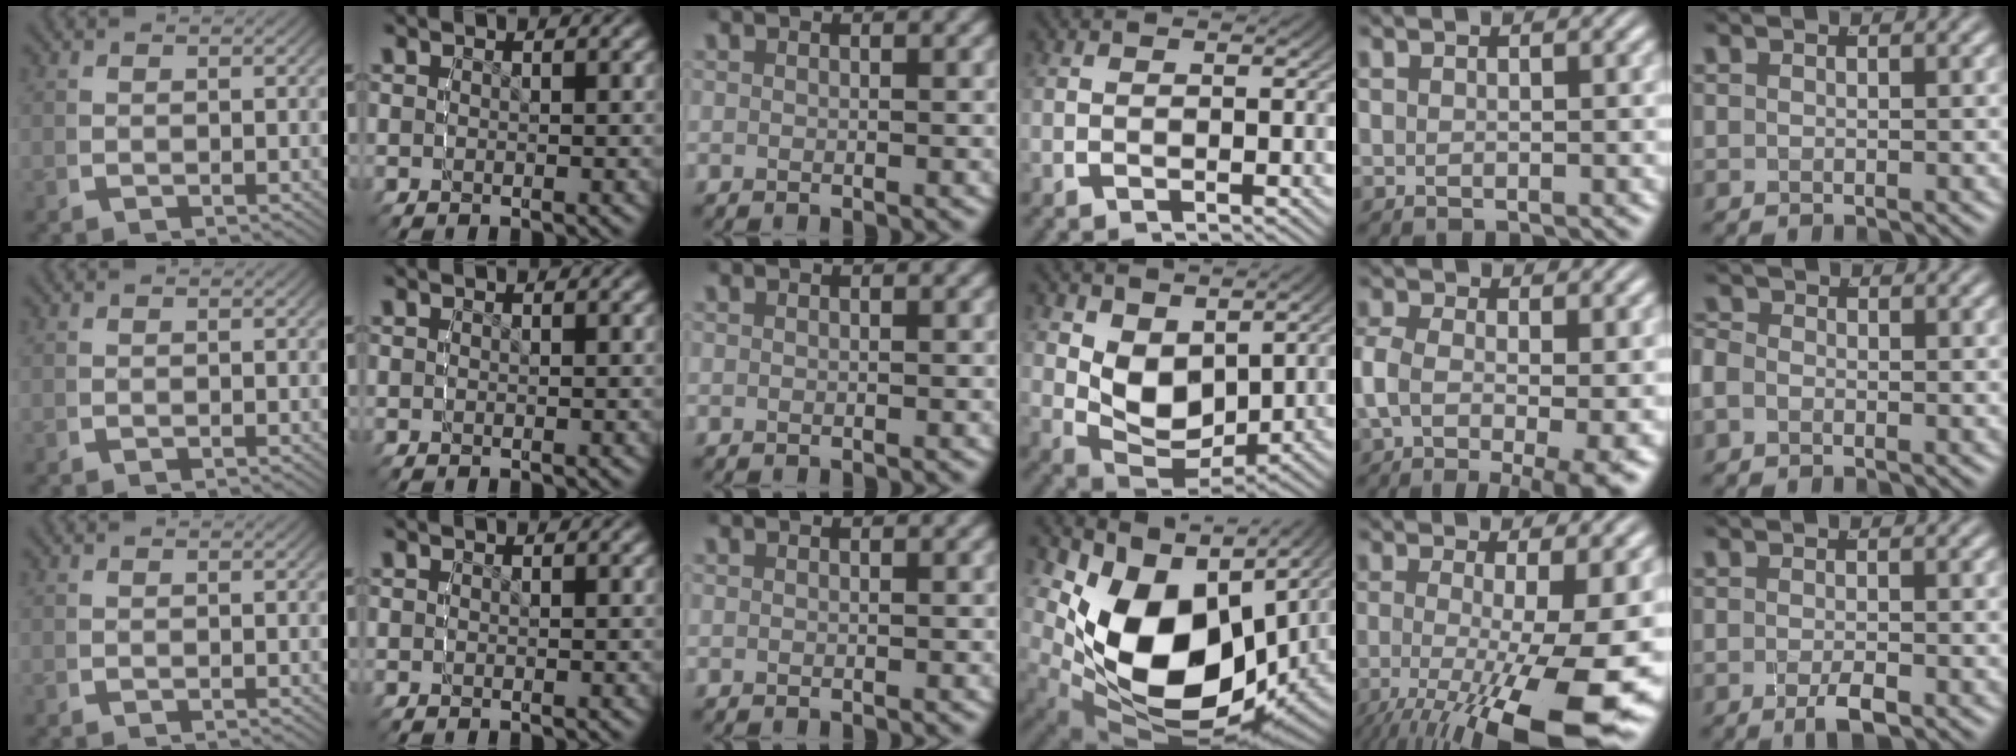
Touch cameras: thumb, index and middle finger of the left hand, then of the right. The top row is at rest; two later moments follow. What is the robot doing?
{"motion": "lift_and_place", "object": "markers"}